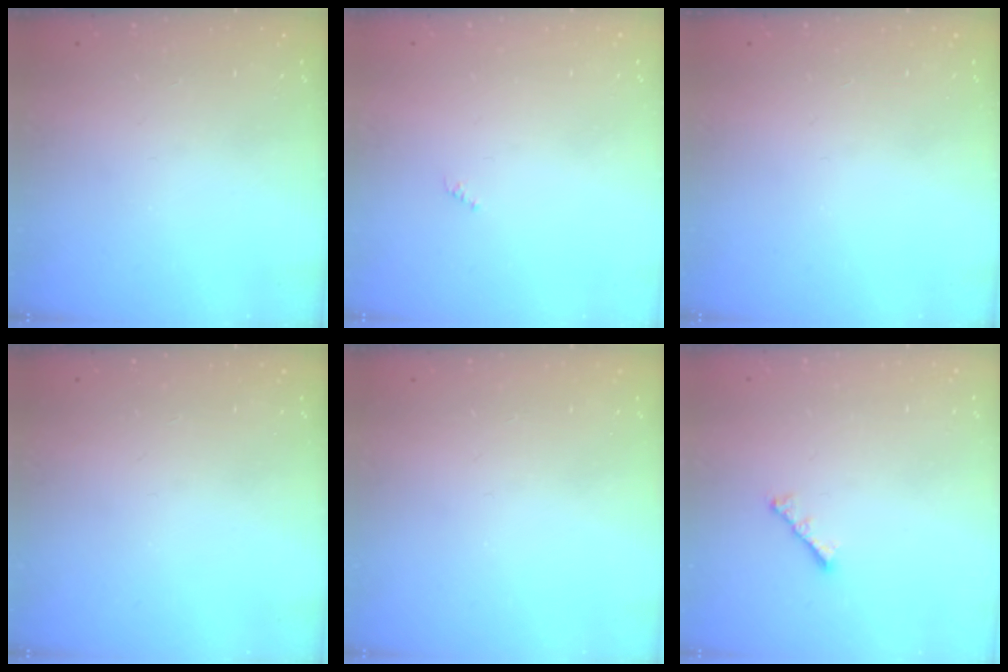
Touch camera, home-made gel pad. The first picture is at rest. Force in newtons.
{"total": 0.0}
{"total": 0.0}
{"total": 0.0}
{"total": 0.0}
{"total": 2.4, "press": 2.3, "slide": 0.6}